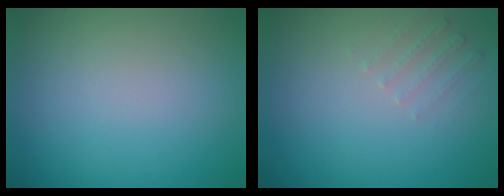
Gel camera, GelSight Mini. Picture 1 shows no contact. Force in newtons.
{"total": 1.3, "press": 1.3, "slide": 0.4}